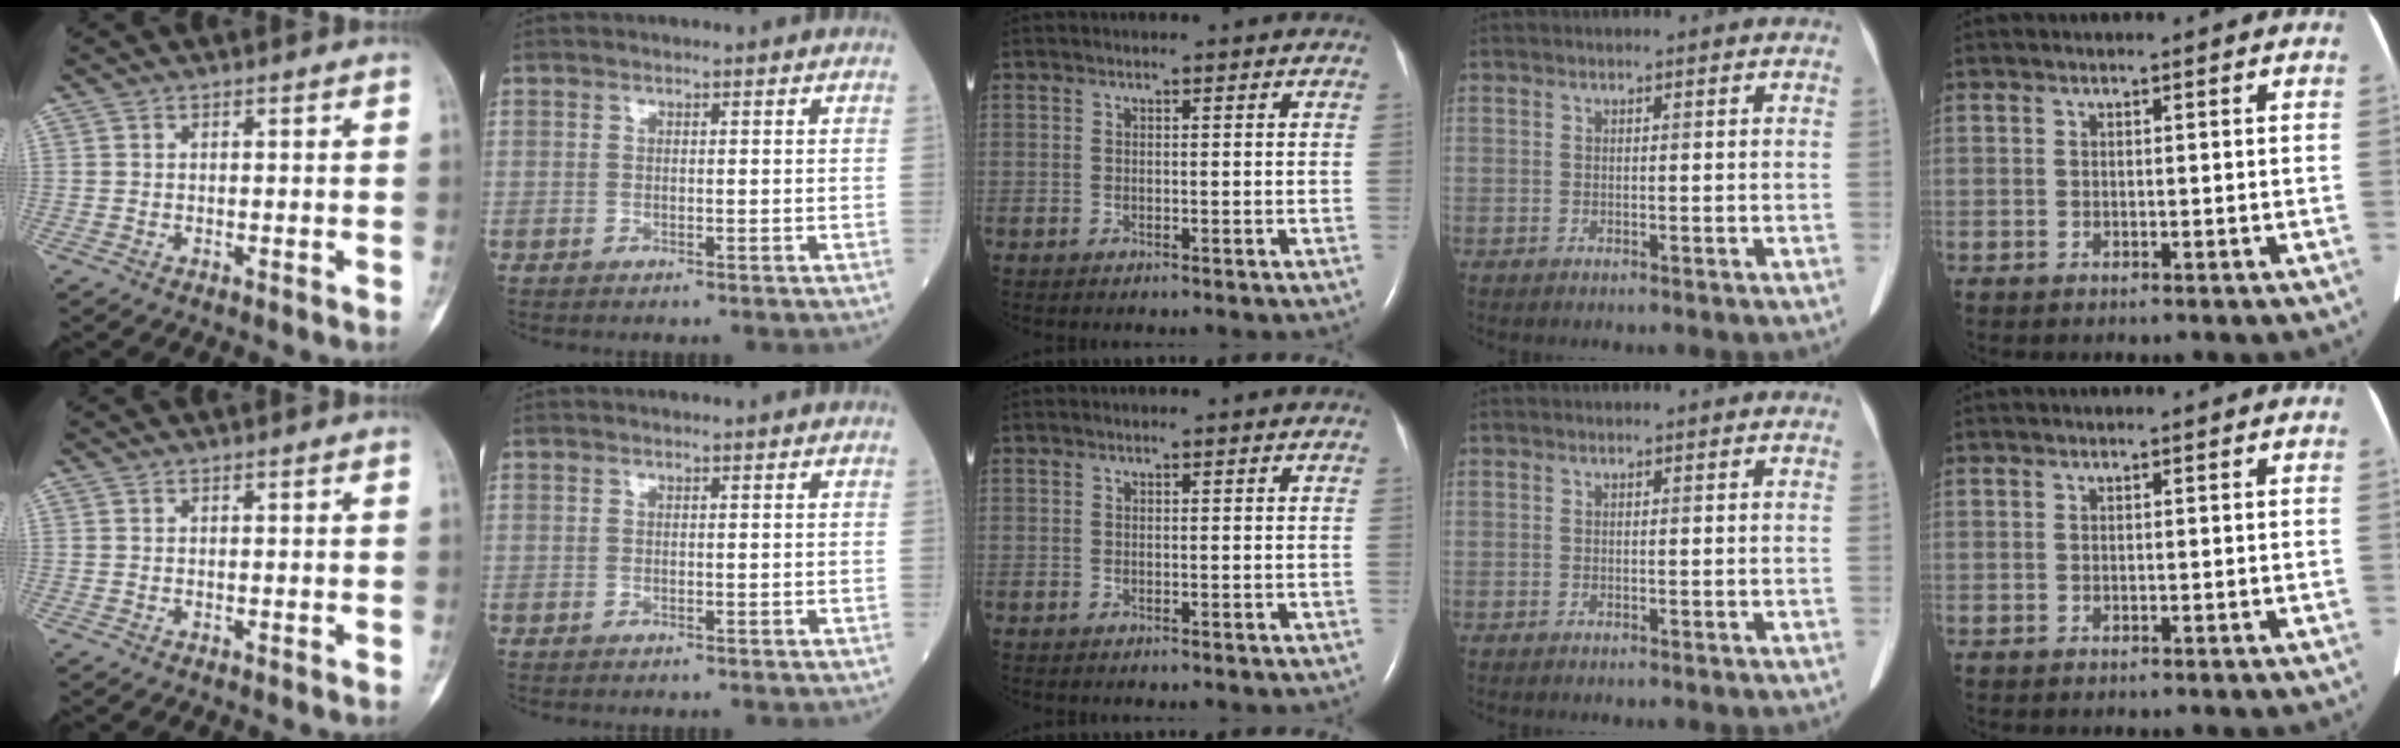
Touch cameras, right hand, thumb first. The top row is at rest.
{}